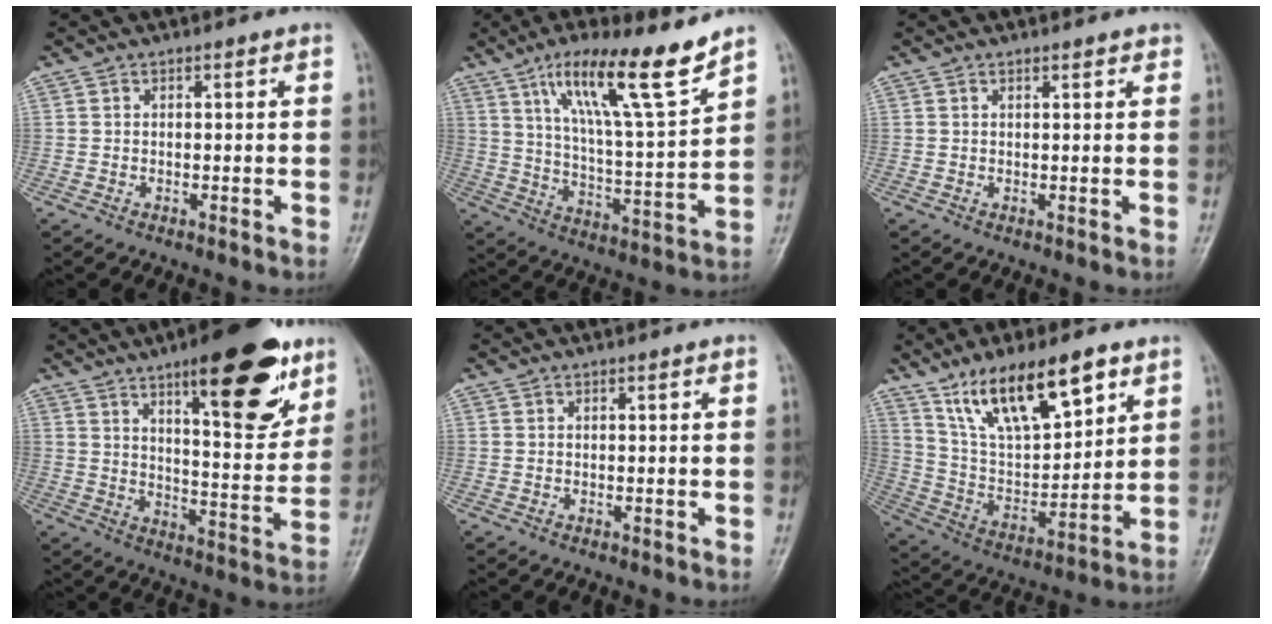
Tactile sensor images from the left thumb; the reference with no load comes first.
{"total": 16.5, "force": [10.8, 2.2, 12.3], "torque": [-0.195, -0.057, 0.191]}
{"total": 1.1, "force": [1.0, 0.4, 0.4], "torque": [-0.001, -0.004, 0.011]}
{"total": 19.7, "force": [11.4, 6.3, 14.8], "torque": [-0.164, -0.060, 0.169]}
{"total": 0.0}
{"total": 17.8, "force": [10.8, 6.8, 12.3], "torque": [-0.175, -0.043, 0.207]}